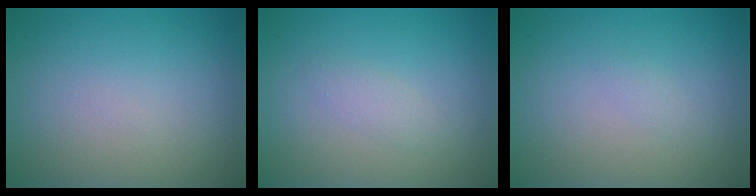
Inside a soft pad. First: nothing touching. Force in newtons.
{"total": 1.1, "press": 1.1, "slide": 0.0}
{"total": 0.5, "press": 0.5, "slide": 0.0}